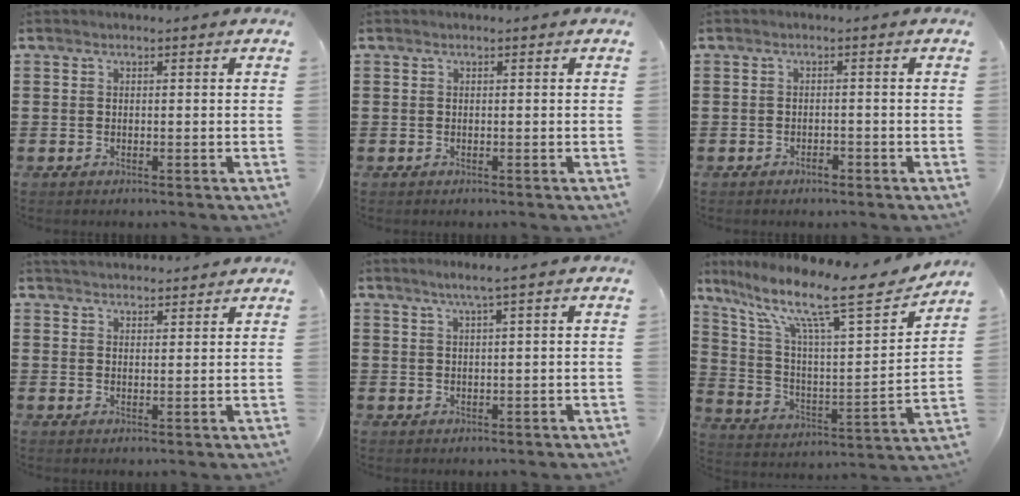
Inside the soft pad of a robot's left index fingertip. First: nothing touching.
{"total": 0.0}
{"total": 1.3, "force": [-1.0, 0.5, 0.5], "torque": [-0.016, -0.003, -0.022]}
{"total": 2.6, "force": [2.6, 0.0, 0.0], "torque": [-0.005, -0.005, 0.051]}
{"total": 2.2, "force": [1.2, -0.4, 1.8], "torque": [-0.036, -0.003, 0.019]}
{"total": 14.6, "force": [10.1, 2.6, 10.2], "torque": [-0.208, -0.058, 0.155]}